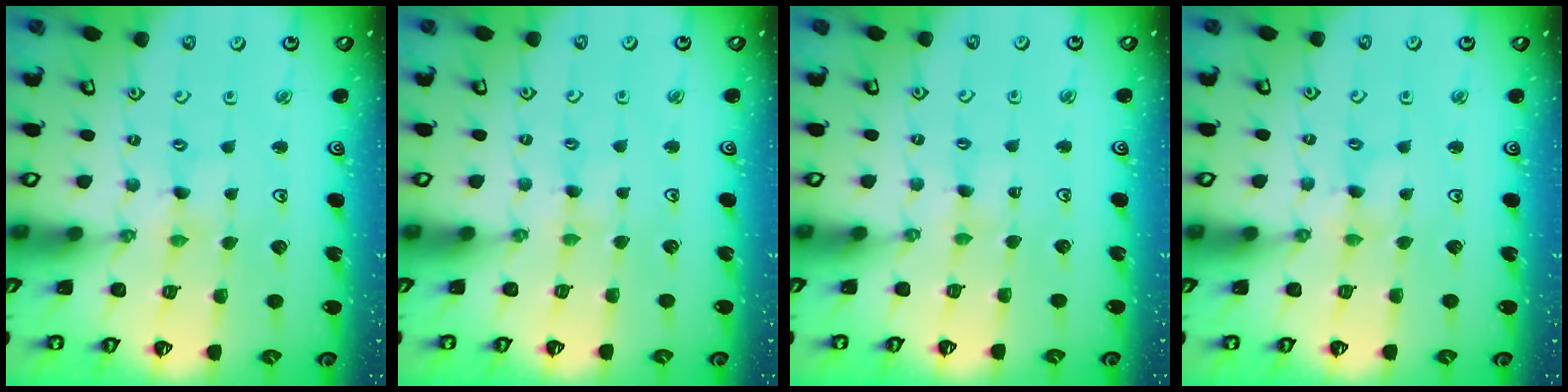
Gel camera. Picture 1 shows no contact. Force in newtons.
{"total": 1.4, "press": 1.4, "slide": 0.3}
{"total": 2.0, "press": 2.0, "slide": 0.4}
{"total": 0.9, "press": 0.9, "slide": 0.3}